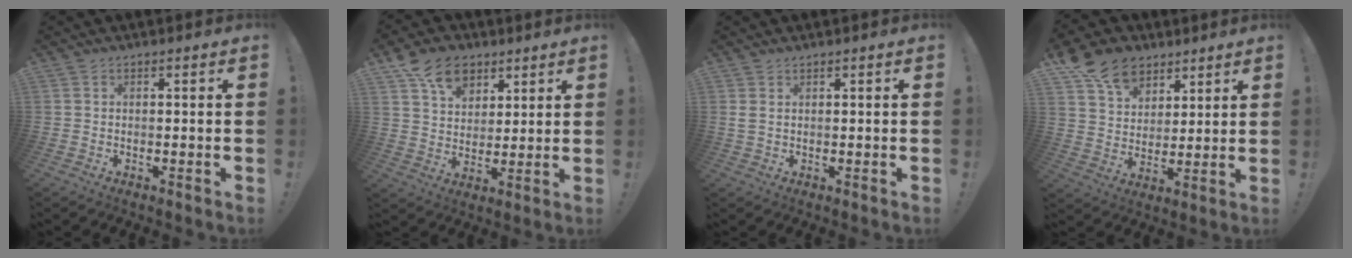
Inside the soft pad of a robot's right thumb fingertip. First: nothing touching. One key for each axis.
{"total": 12.4, "fx": 6.8, "fy": 8.8, "fz": 5.5, "tx": -0.079, "ty": -0.035, "tz": 0.132}
{"total": 1.7, "fx": 1.0, "fy": 0.6, "fz": 1.1, "tx": -0.016, "ty": -0.003, "tz": 0.019}
{"total": 13.6, "fx": 8.3, "fy": 9.6, "fz": 5.0, "tx": -0.068, "ty": -0.054, "tz": 0.161}